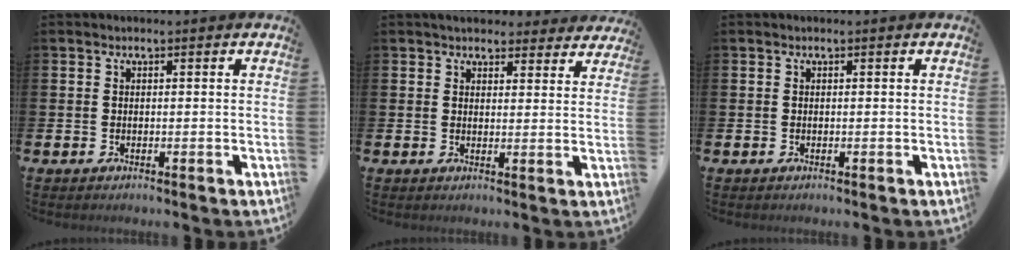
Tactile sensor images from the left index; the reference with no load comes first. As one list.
[{"total": 4.1, "force": [3.9, 1.2, 0.2], "torque": [-0.006, -0.019, 0.070]}, {"total": 0.0}]